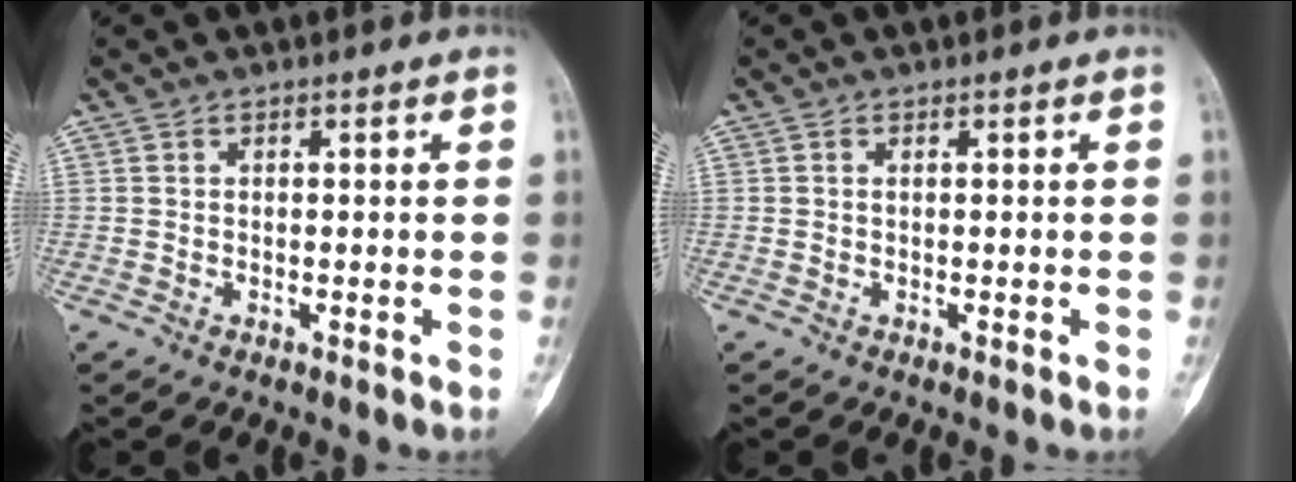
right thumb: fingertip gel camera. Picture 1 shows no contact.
{"total": 0.0}